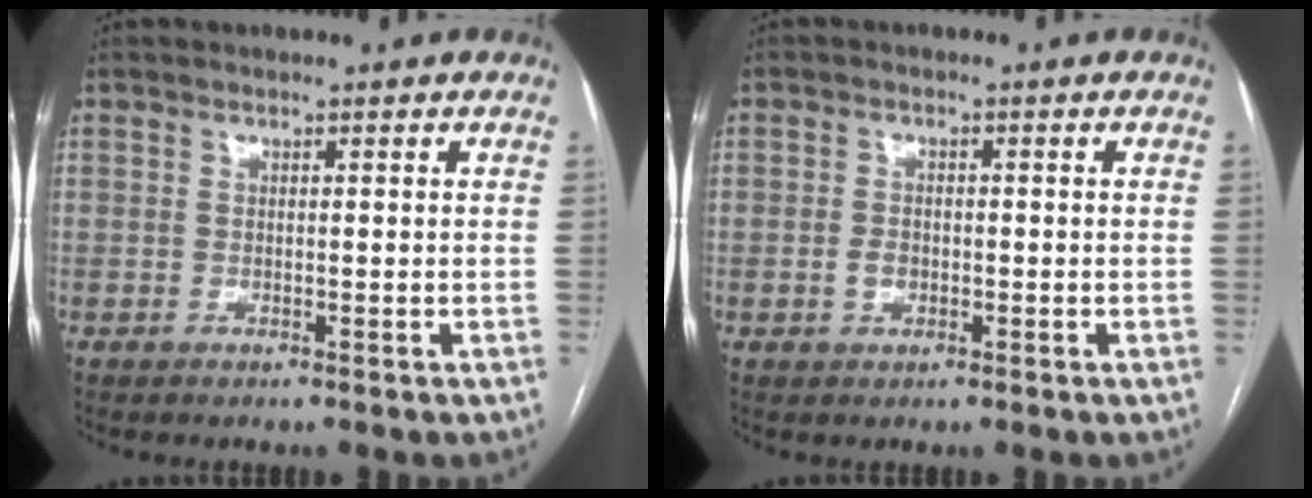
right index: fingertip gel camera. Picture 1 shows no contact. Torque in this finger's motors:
{"motor_torque": [0.10, -0.01, 0.01, 0.00]}